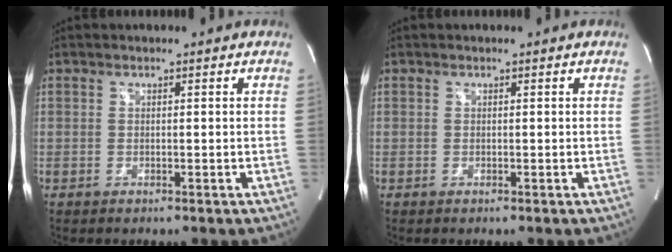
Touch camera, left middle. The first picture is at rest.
{"total": 0.0}